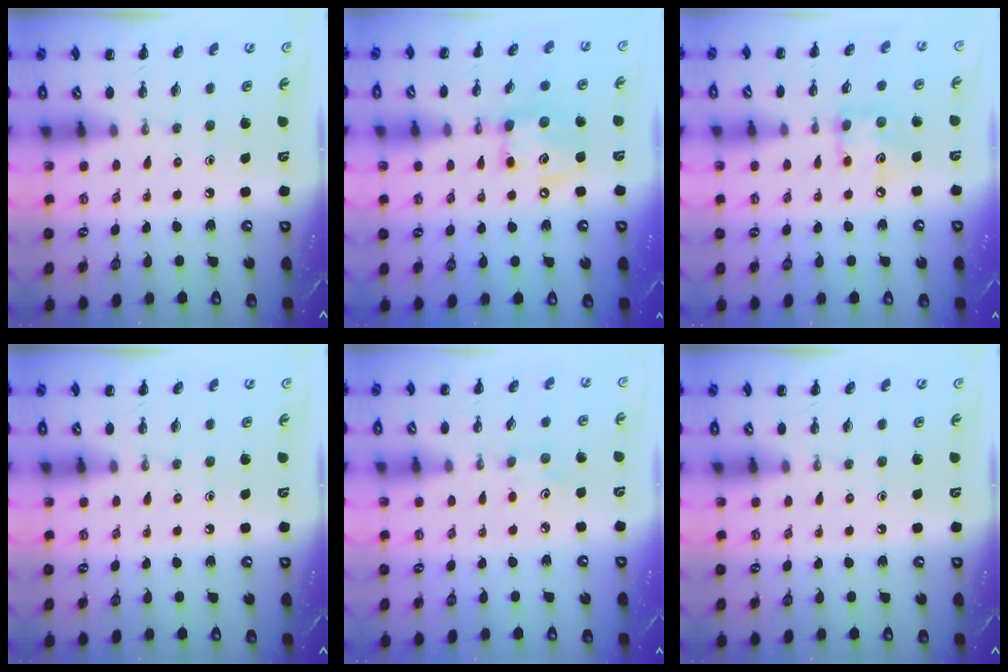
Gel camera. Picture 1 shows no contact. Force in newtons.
{"total": 12.4, "press": 12.2, "slide": 2.1}
{"total": 7.7, "press": 7.7, "slide": 0.6}
{"total": 0.0}
{"total": 3.4, "press": 3.3, "slide": 0.8}
{"total": 0.0}